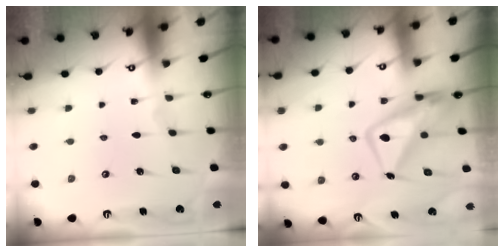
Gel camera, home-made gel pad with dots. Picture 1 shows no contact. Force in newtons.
{"total": 11.6, "press": 11.5, "slide": 1.6}